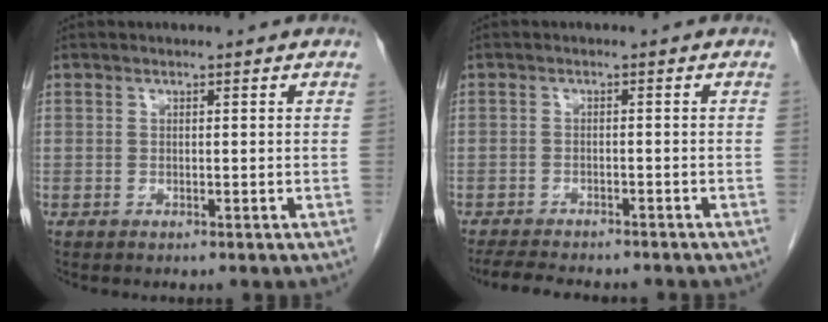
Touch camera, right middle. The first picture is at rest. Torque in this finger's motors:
{"motor_torque": [0.07, -0.03, 0.01, 0.01]}